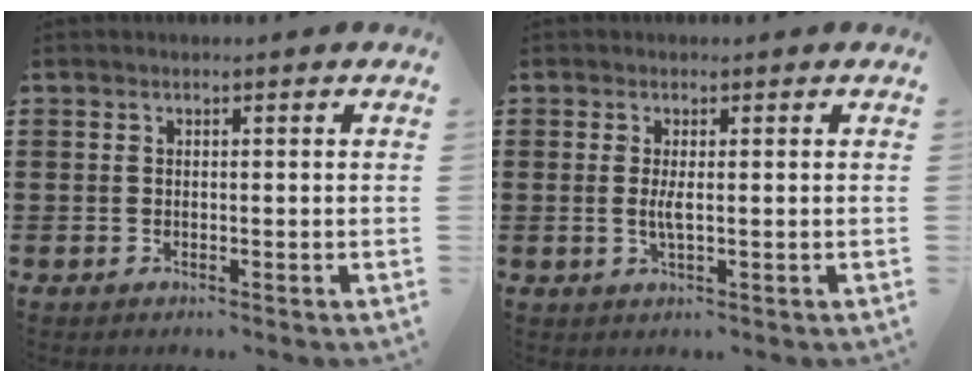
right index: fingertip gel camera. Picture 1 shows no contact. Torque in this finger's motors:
{"motor_torque": [1.53, 0.61, 0.52, 0.06]}